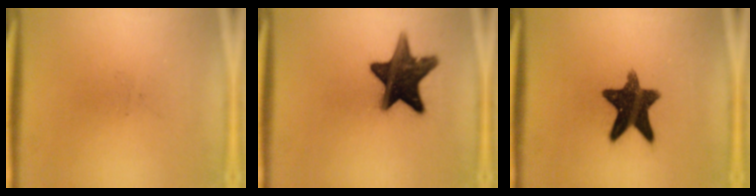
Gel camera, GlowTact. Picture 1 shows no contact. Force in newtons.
{"total": 15.0}
{"total": 13.3}